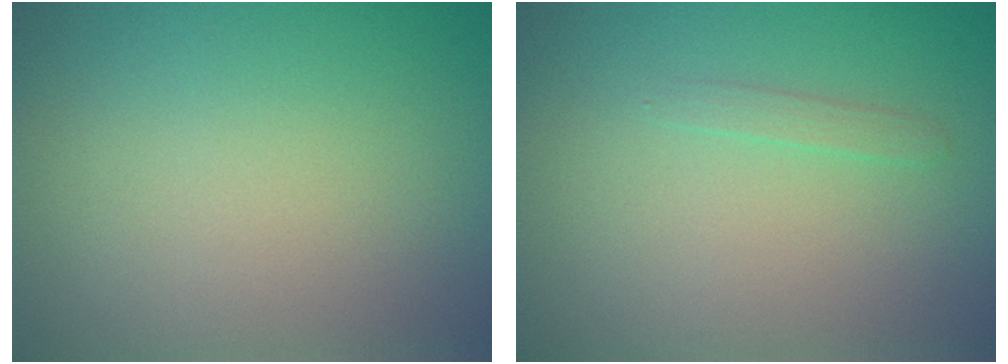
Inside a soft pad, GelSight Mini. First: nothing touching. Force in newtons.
{"total": 0.8, "press": 0.8, "slide": 0.0}